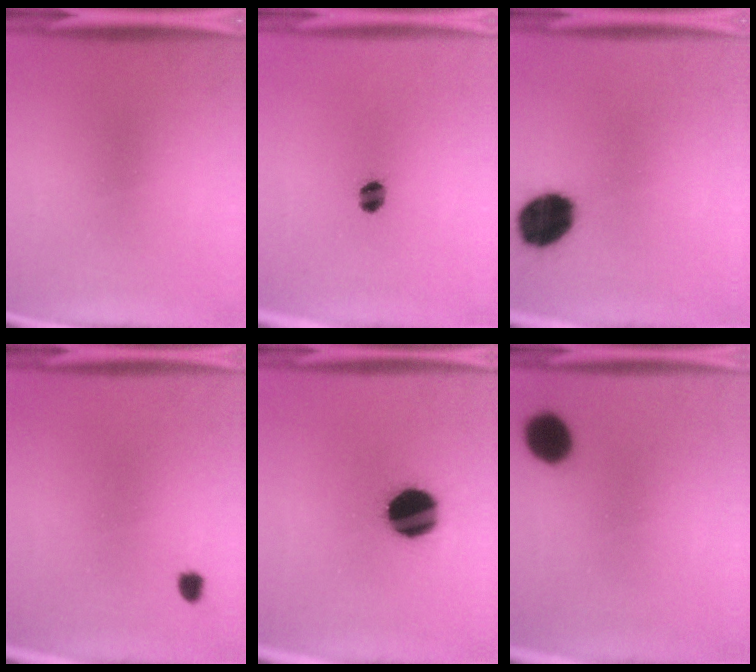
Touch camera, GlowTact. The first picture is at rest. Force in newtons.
{"total": 3.8}
{"total": 13.9}
{"total": 1.4}
{"total": 16.2}
{"total": 7.8}